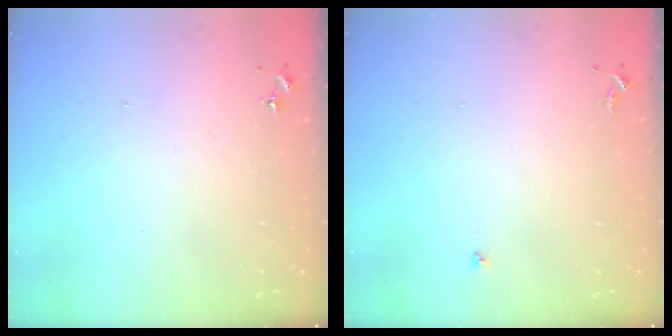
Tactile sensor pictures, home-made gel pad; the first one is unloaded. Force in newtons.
{"total": 4.0, "press": 3.9, "slide": 0.4}